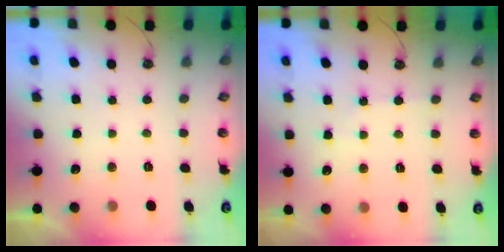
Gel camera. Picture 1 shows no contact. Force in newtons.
{"total": 2.7, "press": 2.7, "slide": 0.4}